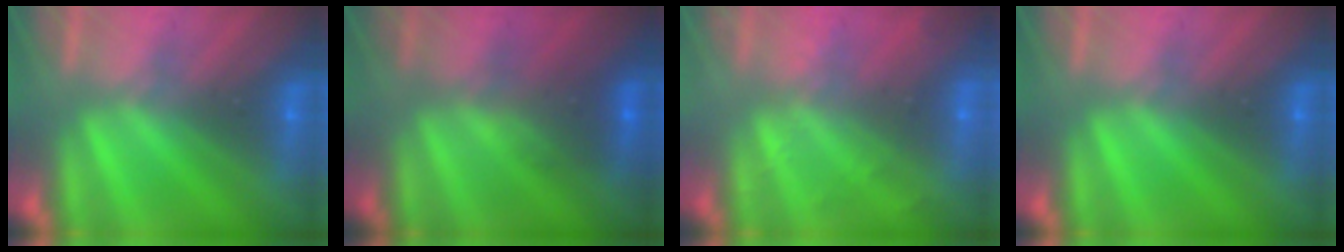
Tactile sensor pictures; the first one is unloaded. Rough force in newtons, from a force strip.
{"total": 2.2}
{"total": 2.1}
{"total": 0.0}